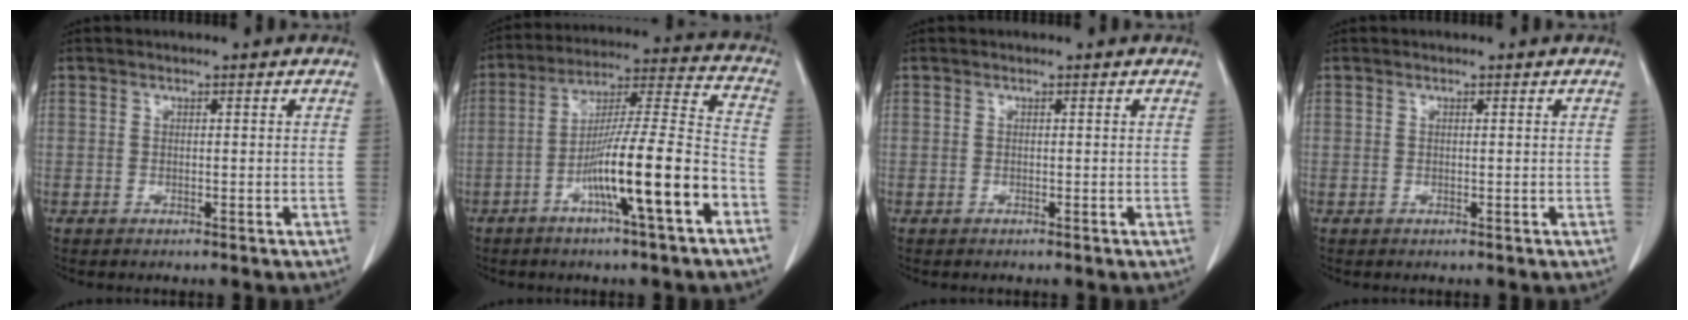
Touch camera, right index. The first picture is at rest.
{"total": 15.7, "force": [-6.6, 0.1, 14.2], "torque": [-0.243, 0.004, -0.113]}
{"total": 0.0}
{"total": 0.0}